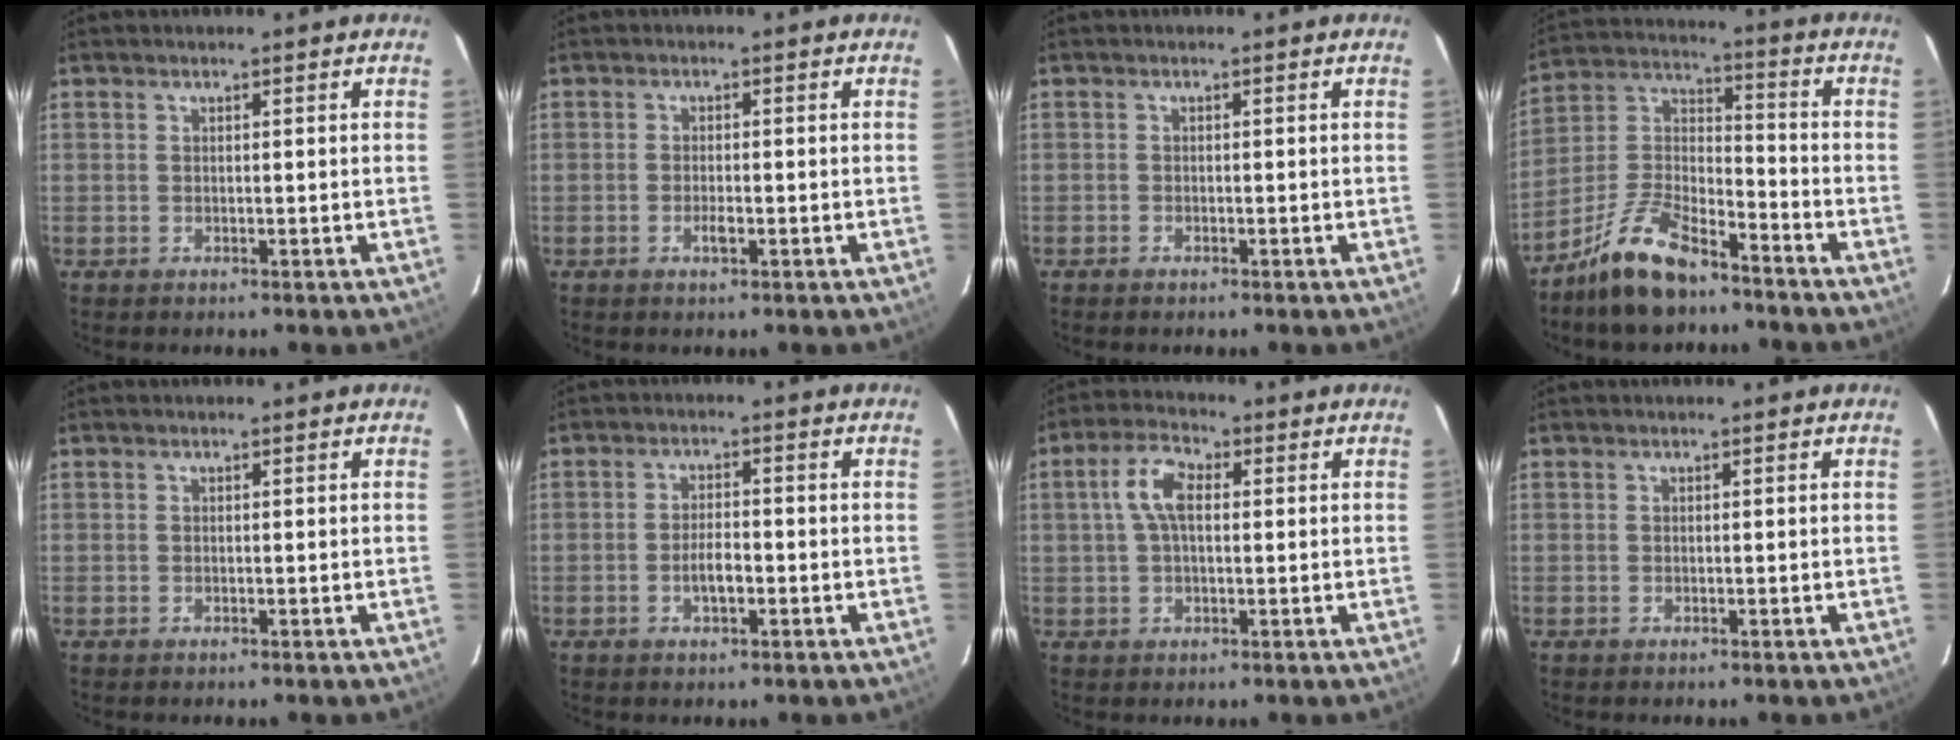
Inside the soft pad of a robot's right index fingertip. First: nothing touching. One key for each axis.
{"total": 2.0, "fx": -0.9, "fy": 0.7, "fz": 1.6, "tx": -0.032, "ty": -0.001, "tz": -0.017}
{"total": 0.8, "fx": -0.7, "fy": 0.4, "fz": 0.1, "tx": -0.004, "ty": 0.003, "tz": -0.013}
{"total": 13.4, "fx": -9.6, "fy": 4.9, "fz": 8.0, "tx": -0.175, "ty": 0.020, "tz": -0.182}
{"total": 0.0}
{"total": 3.7, "fx": -1.4, "fy": 1.4, "fz": 3.2, "tx": -0.060, "ty": 0.000, "tz": -0.021}
{"total": 6.5, "fx": 1.0, "fy": 3.3, "fz": 5.5, "tx": -0.110, "ty": 0.018, "tz": 0.019}
{"total": 0.0}